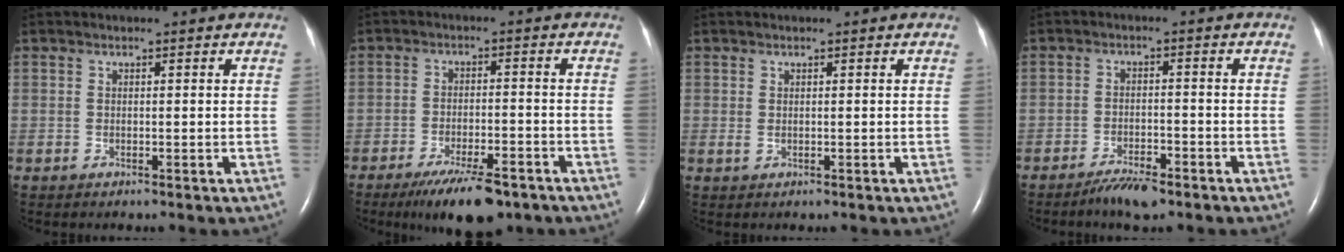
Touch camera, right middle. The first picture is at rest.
{"total": 9.7, "force": [-6.9, 2.5, 6.2], "torque": [-0.105, -0.014, -0.111]}
{"total": 0.5, "force": [0.2, 0.3, 0.4], "torque": [-0.008, -0.001, 0.005]}
{"total": 4.6, "force": [-3.5, 1.0, 2.7], "torque": [-0.053, -0.003, -0.061]}